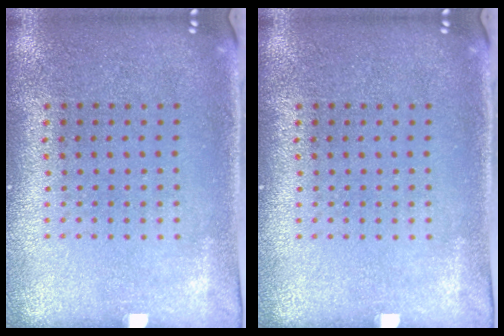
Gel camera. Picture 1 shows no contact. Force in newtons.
{"total": 0.0}